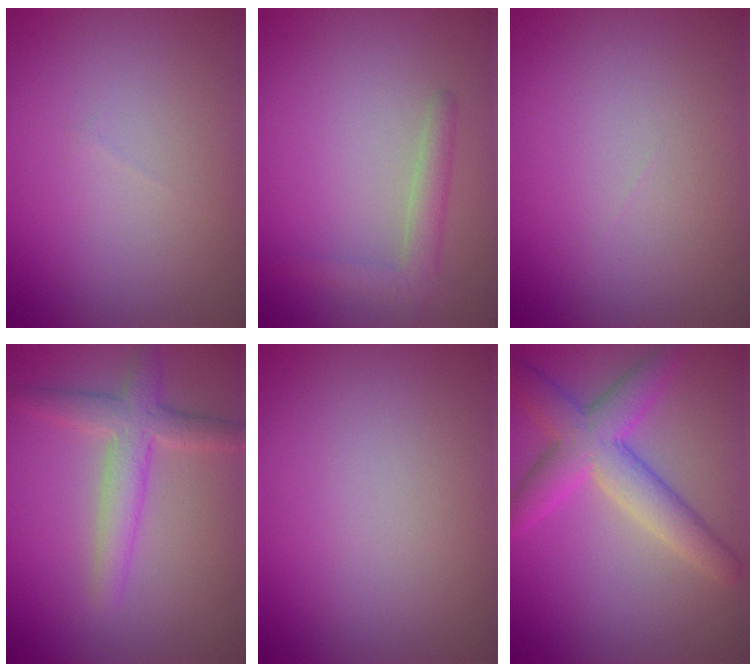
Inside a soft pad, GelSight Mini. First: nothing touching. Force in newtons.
{"total": 2.2, "press": 2.1, "slide": 0.2}
{"total": 0.0}
{"total": 3.7, "press": 3.7, "slide": 0.1}
{"total": 0.0}
{"total": 5.8, "press": 5.8, "slide": 0.3}